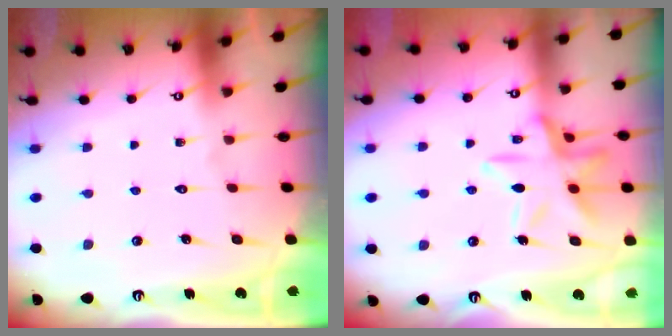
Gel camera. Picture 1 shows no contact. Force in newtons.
{"total": 16.2, "press": 16.2, "slide": 1.2}